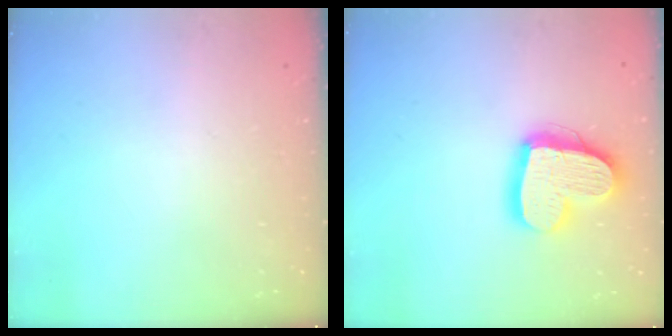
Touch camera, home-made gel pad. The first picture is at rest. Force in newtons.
{"total": 17.6, "press": 17.5, "slide": 1.9}